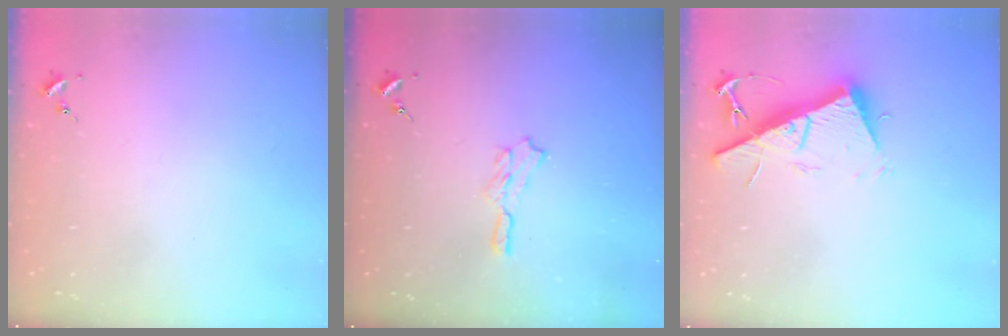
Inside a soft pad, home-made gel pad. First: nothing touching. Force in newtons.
{"total": 5.5, "press": 5.5, "slide": 0.6}
{"total": 14.3, "press": 14.3, "slide": 0.4}